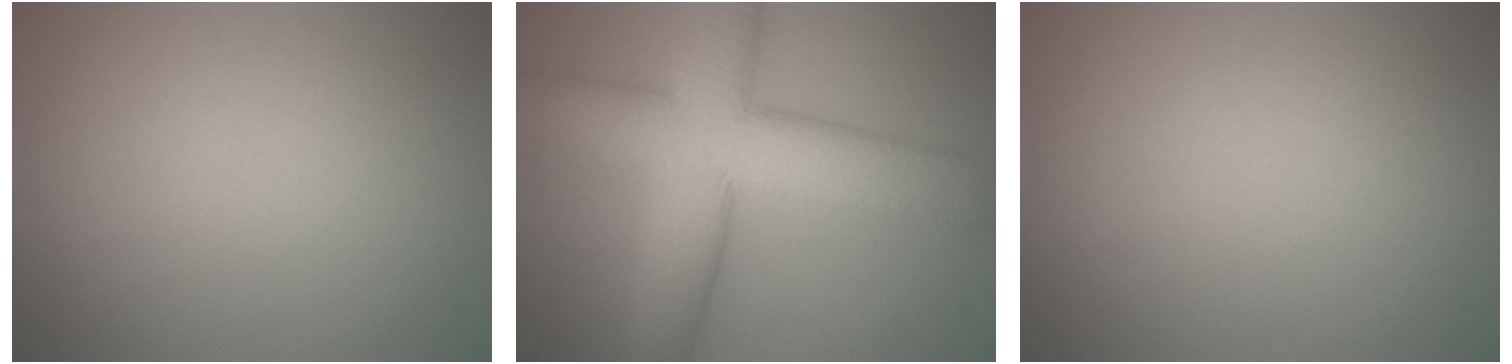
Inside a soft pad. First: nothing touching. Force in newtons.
{"total": 10.5, "press": 10.5, "slide": 0.4}
{"total": 0.0}